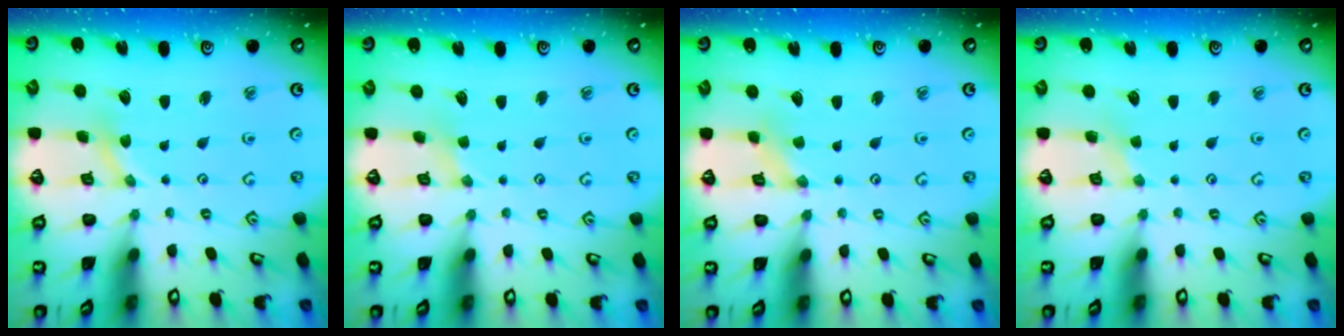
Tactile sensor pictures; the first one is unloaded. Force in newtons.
{"total": 1.1, "press": 1.1, "slide": 0.2}
{"total": 0.0}
{"total": 1.2, "press": 1.2, "slide": 0.3}